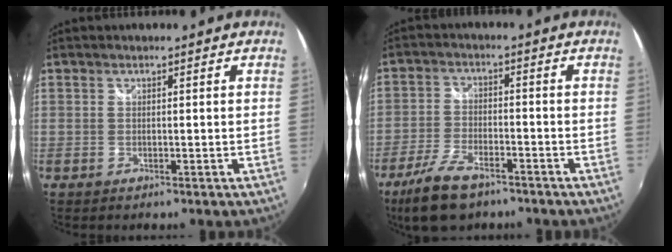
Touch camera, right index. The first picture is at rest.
{"total": 10.0, "force": [-7.1, 4.2, 5.7], "torque": [-0.143, -0.014, -0.133]}